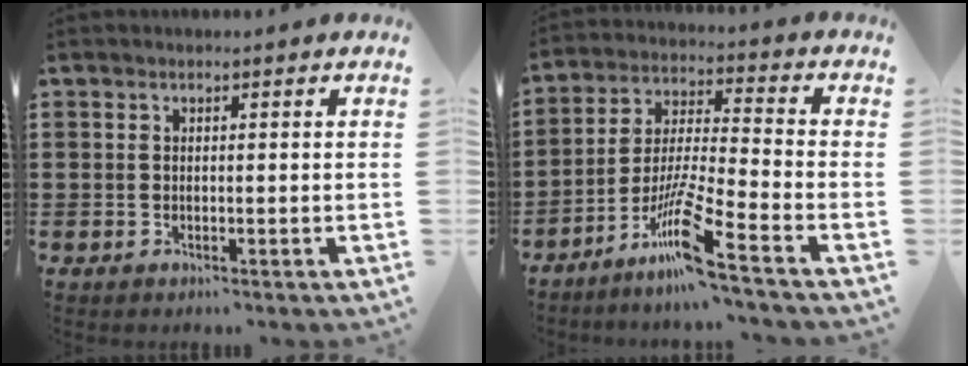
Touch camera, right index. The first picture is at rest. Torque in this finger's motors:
{"motor_torque": [0.33, -0.23, 0.30, 0.21]}